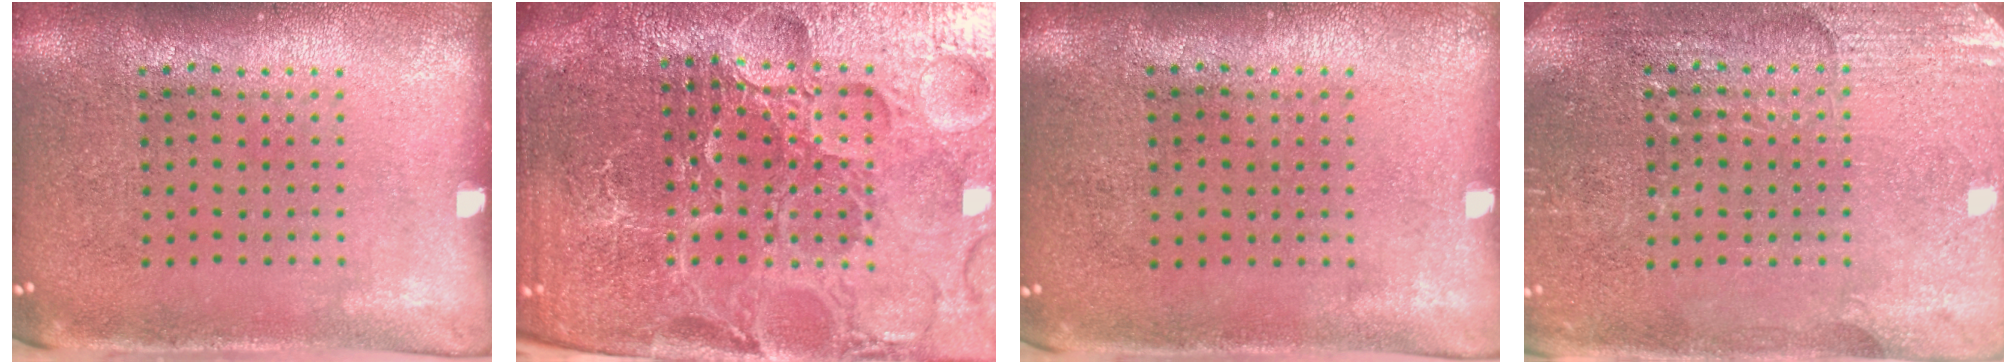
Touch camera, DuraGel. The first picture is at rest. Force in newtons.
{"total": 6.2, "press": 5.5, "slide": 2.7}
{"total": 0.0}
{"total": 2.9, "press": 2.8, "slide": 0.3}